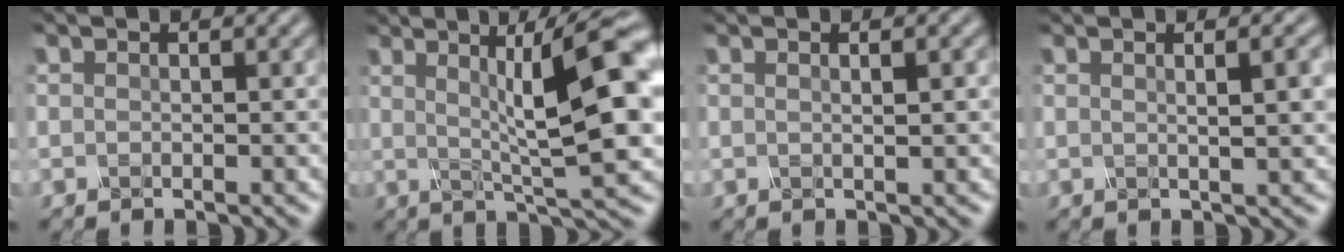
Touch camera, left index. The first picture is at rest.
{"total": 11.7, "force": [1.9, 2.3, 11.3], "torque": [-0.150, 0.016, 0.027]}
{"total": 2.2, "force": [0.6, 0.8, 1.9], "torque": [-0.011, 0.003, -0.011]}
{"total": 5.6, "force": [1.5, 2.2, 5.0], "torque": [-0.036, 0.028, -0.007]}